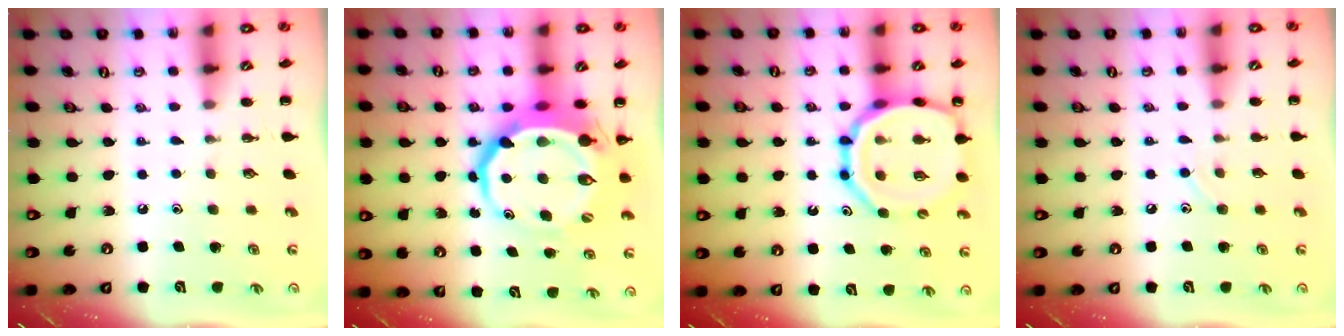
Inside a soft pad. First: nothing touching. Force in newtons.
{"total": 12.2, "press": 11.8, "slide": 3.2}
{"total": 18.4, "press": 18.2, "slide": 2.8}
{"total": 4.8, "press": 4.6, "slide": 1.5}